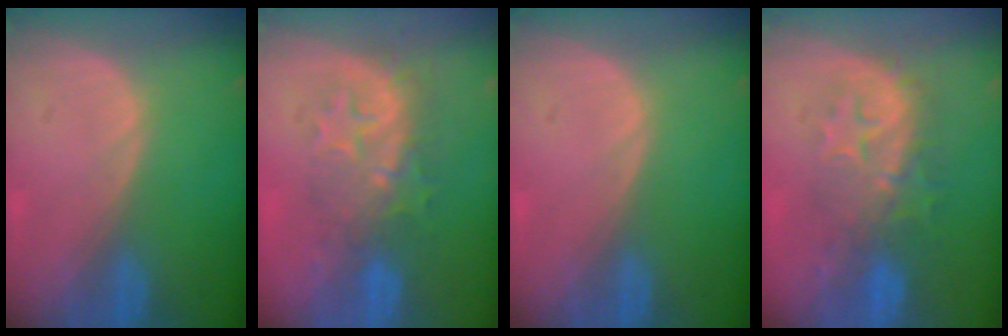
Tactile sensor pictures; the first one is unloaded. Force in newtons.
{"total": 8.3, "press": 7.8, "slide": 3.0}
{"total": 0.0}
{"total": 8.5, "press": 8.4, "slide": 1.3}